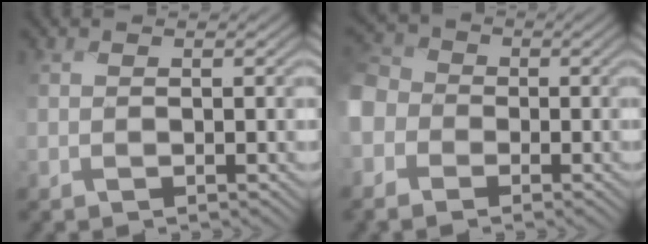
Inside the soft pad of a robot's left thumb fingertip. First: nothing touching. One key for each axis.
{"total": 7.8, "fx": -2.9, "fy": 6.5, "fz": 3.1, "tx": -0.121, "ty": -0.019, "tz": -0.091}